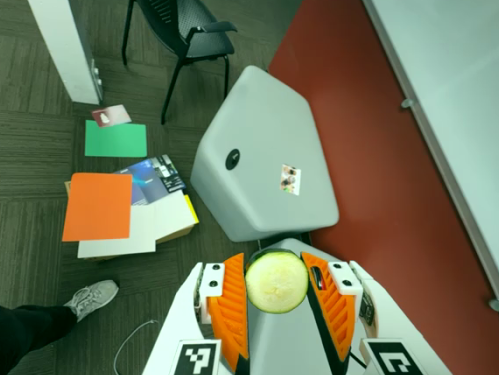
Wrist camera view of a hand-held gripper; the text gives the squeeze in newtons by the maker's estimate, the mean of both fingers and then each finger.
{"total": 10.4, "left": 10.9, "right": 9.9}